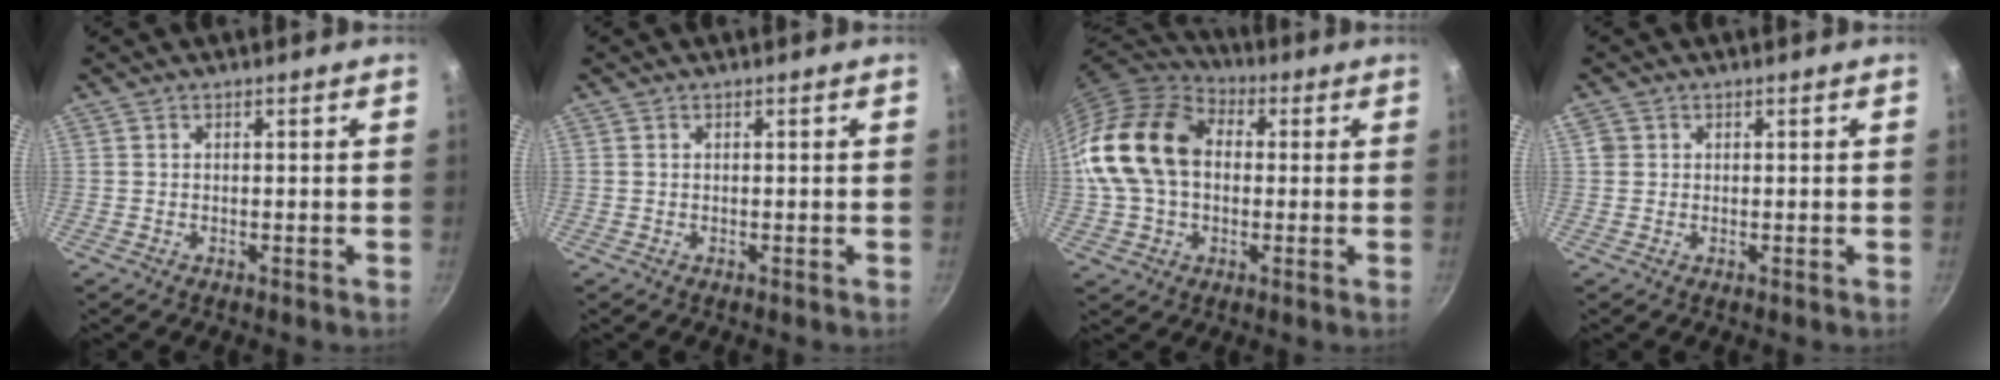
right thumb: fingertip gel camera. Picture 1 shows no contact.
{"total": 0.0}
{"total": 18.6, "force": [1.2, 13.5, 12.8], "torque": [-0.225, 0.034, 0.011]}
{"total": 1.4, "force": [0.4, 1.2, 0.5], "torque": [-0.009, 0.003, 0.005]}